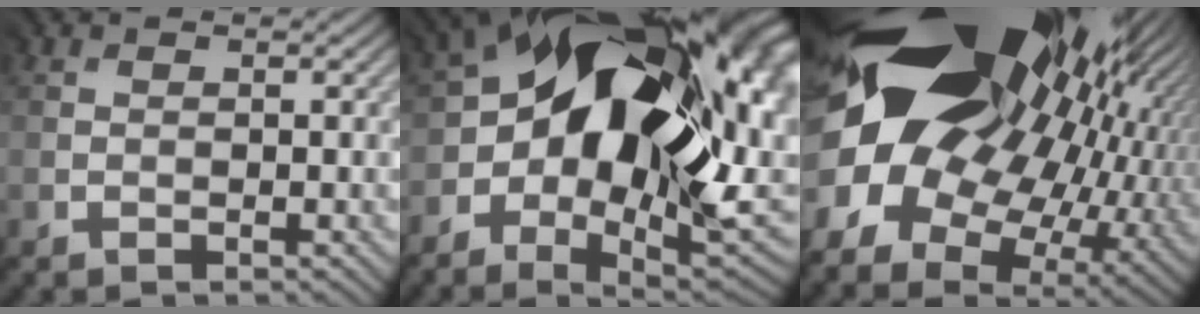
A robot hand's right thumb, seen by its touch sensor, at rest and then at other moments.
{"total": 22.1, "force": [2.2, 13.8, 17.1], "torque": [-0.287, -0.022, 0.057]}
{"total": 22.4, "force": [4.4, 15.7, 15.4], "torque": [-0.312, -0.036, 0.084]}